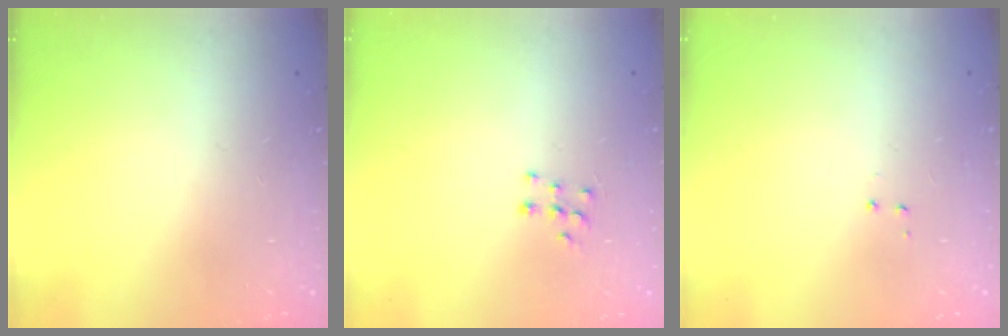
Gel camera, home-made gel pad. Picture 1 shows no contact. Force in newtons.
{"total": 6.0, "press": 6.0, "slide": 0.4}
{"total": 4.0, "press": 4.0, "slide": 0.4}